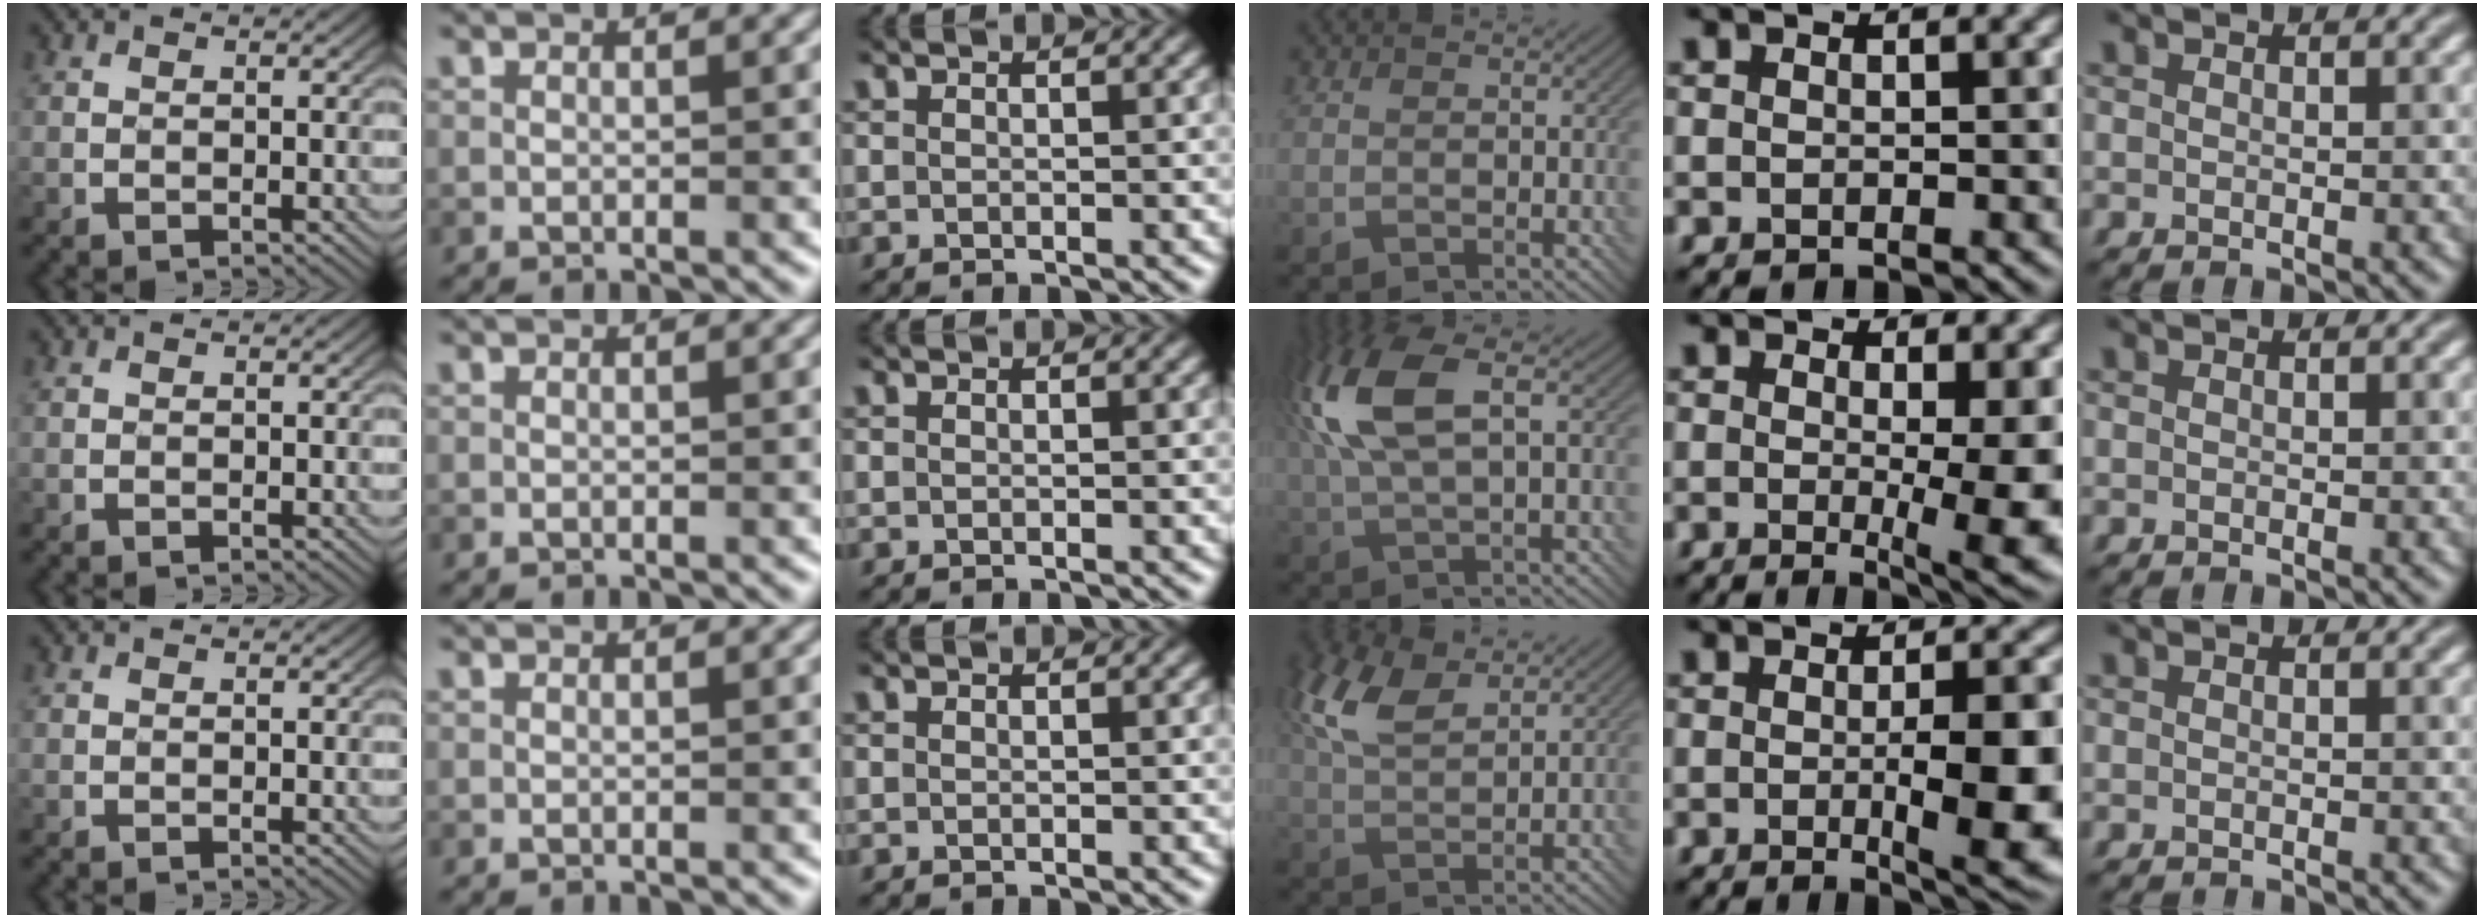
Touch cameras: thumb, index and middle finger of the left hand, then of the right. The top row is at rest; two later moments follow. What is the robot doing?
{"motion": "insert", "object": "bottle cap"}